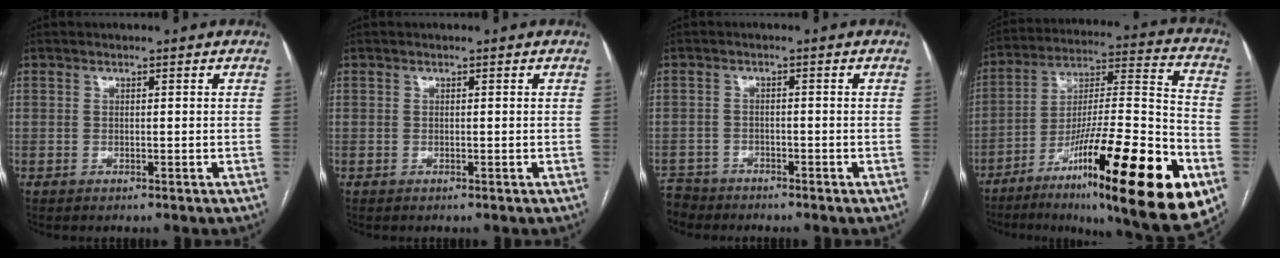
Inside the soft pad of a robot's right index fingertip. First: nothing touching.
{"total": 0.0}
{"total": 4.1, "force": [-3.7, 1.4, -0.8], "torque": [0.016, -0.008, -0.074]}
{"total": 29.9, "force": [-13.9, 3.2, 26.2], "torque": [-0.351, -0.029, -0.220]}